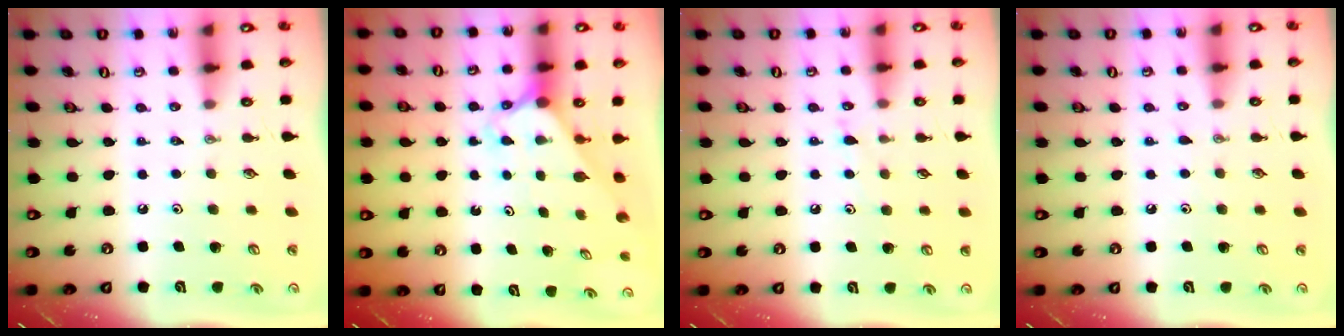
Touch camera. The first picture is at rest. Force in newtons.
{"total": 2.4, "press": 2.4, "slide": 0.2}
{"total": 5.9, "press": 5.9, "slide": 0.7}
{"total": 3.4, "press": 3.4, "slide": 0.5}